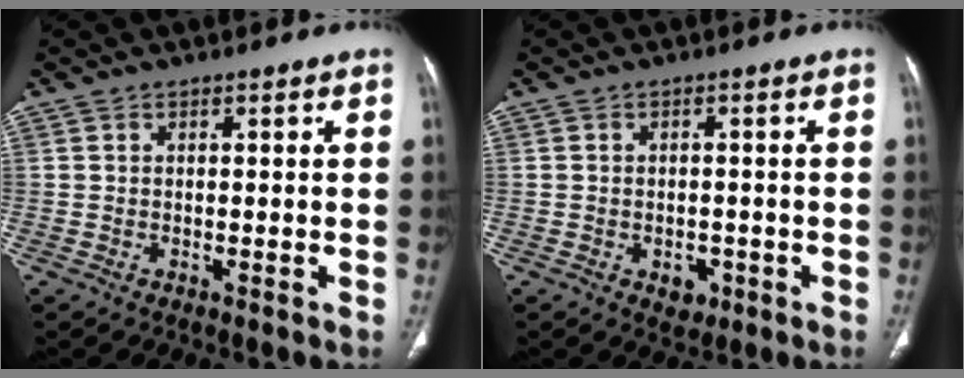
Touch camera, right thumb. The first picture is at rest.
{"total": 3.0, "force": [-1.3, 2.2, 1.6], "torque": [-0.010, 0.003, -0.011]}